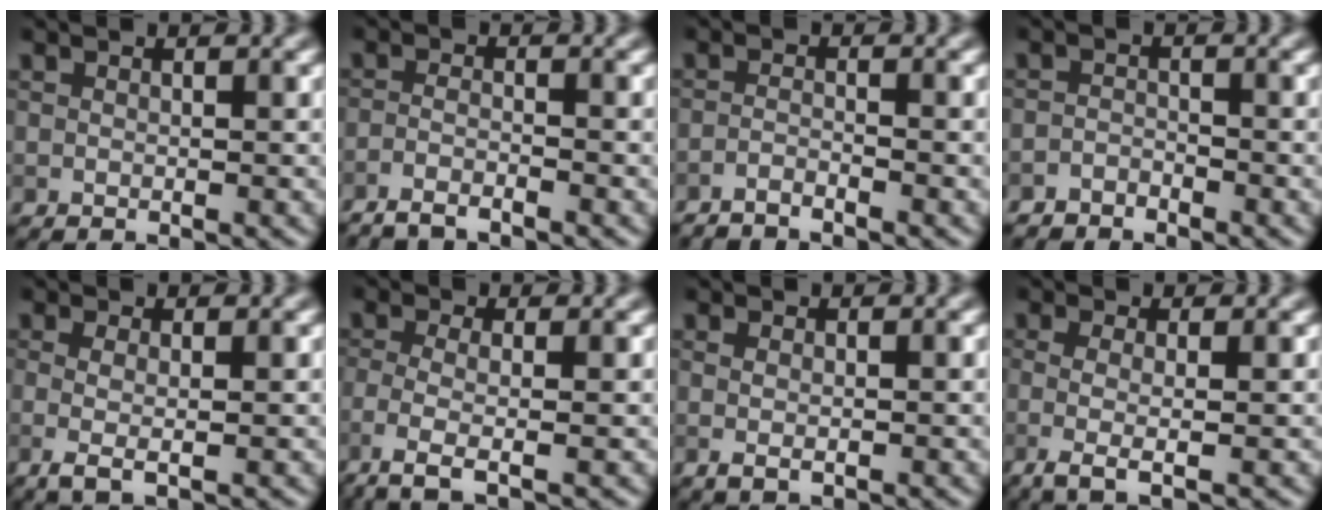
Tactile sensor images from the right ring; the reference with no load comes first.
{"total": 2.4, "force": [-2.1, 0.4, 1.2], "torque": [-0.022, -0.001, -0.049]}
{"total": 1.6, "force": [-1.4, 0.2, 0.7], "torque": [-0.012, -0.001, -0.036]}
{"total": 1.6, "force": [-1.4, 0.6, 0.1], "torque": [0.000, 0.003, -0.031]}
{"total": 2.3, "force": [-0.2, 0.7, 2.2], "torque": [-0.038, -0.003, -0.004]}
{"total": 3.9, "force": [-1.7, 1.1, 3.3], "torque": [-0.065, -0.006, -0.045]}
{"total": 1.3, "force": [0.0, 0.7, 1.1], "torque": [-0.022, -0.003, 0.003]}
{"total": 3.1, "force": [-0.5, 1.0, 2.9], "torque": [-0.051, -0.008, -0.013]}